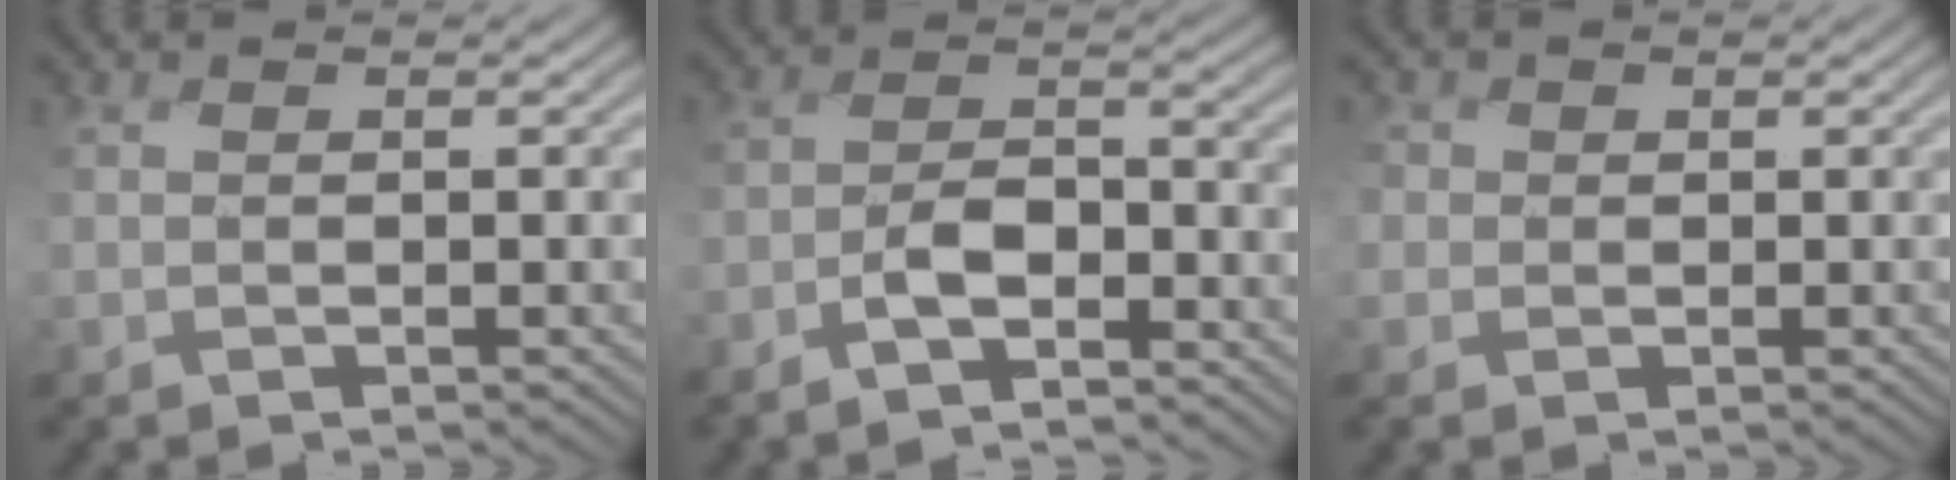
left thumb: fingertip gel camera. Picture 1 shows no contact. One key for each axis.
{"total": 4.2, "fx": -3.6, "fy": 1.1, "fz": 1.9, "tx": -0.026, "ty": 0.009, "tz": -0.080}
{"total": 1.5, "fx": -0.1, "fy": 1.4, "fz": -0.5, "tx": 0.005, "ty": -0.001, "tz": -0.008}